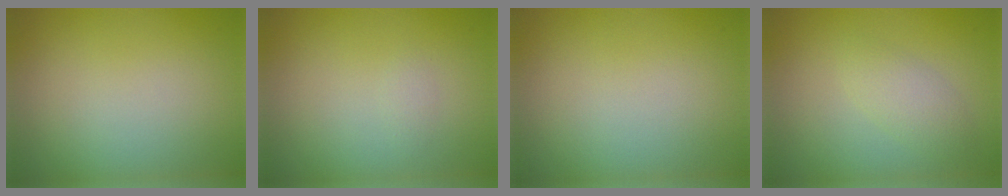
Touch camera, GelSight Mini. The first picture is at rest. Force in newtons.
{"total": 0.5, "press": 0.5, "slide": 0.1}
{"total": 0.0}
{"total": 2.1, "press": 2.1, "slide": 0.0}